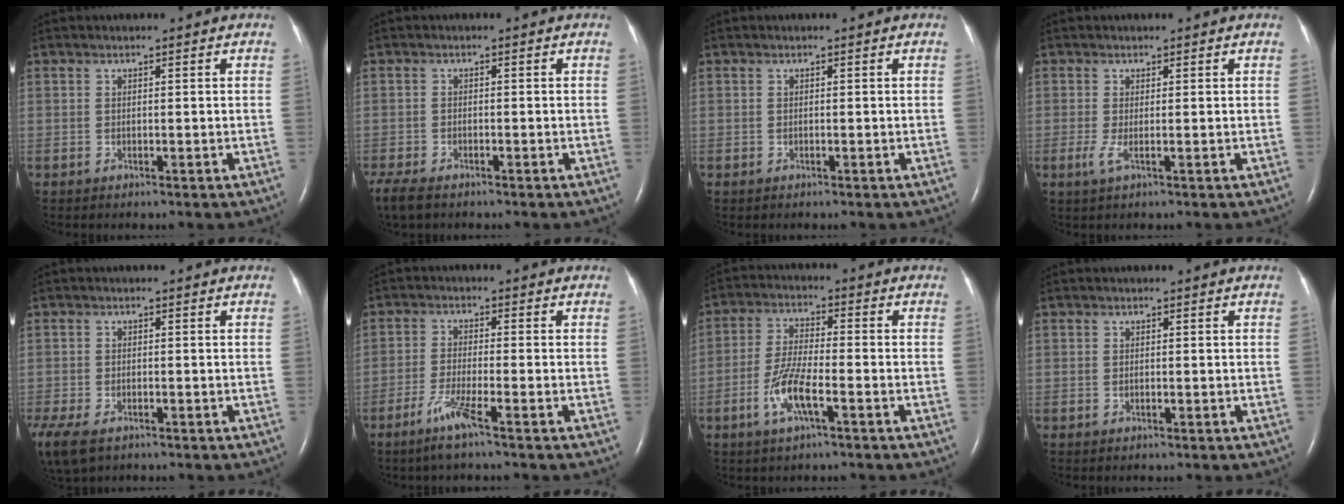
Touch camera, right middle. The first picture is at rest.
{"total": 5.1, "force": [-4.0, 1.7, 2.7], "torque": [-0.058, -0.013, -0.067]}
{"total": 0.0}
{"total": 1.7, "force": [-0.4, 0.0, 1.7], "torque": [-0.043, -0.006, -0.007]}
{"total": 14.4, "force": [-8.2, 8.8, 7.9], "torque": [-0.250, -0.035, -0.121]}
{"total": 4.9, "force": [-3.1, -0.4, 3.7], "torque": [-0.082, -0.011, -0.067]}
{"total": 7.0, "force": [-3.0, 1.2, 6.2], "torque": [-0.133, -0.003, -0.059]}
{"total": 0.0}